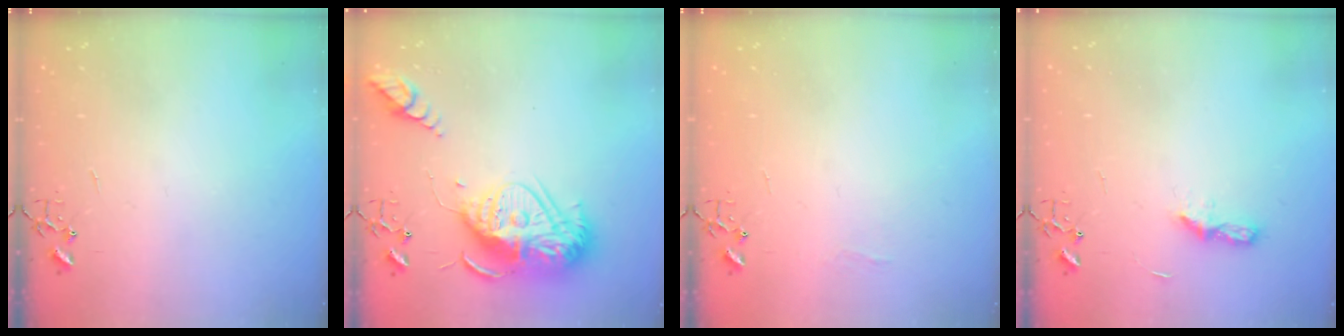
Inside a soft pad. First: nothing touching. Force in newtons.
{"total": 18.9, "press": 18.8, "slide": 2.1}
{"total": 4.4, "press": 4.4, "slide": 0.6}
{"total": 6.3, "press": 6.3, "slide": 0.7}